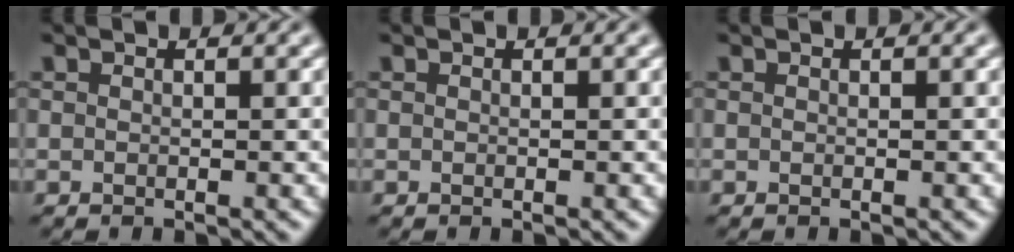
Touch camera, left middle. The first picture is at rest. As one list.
[{"total": 0.0}, {"total": 0.0}]